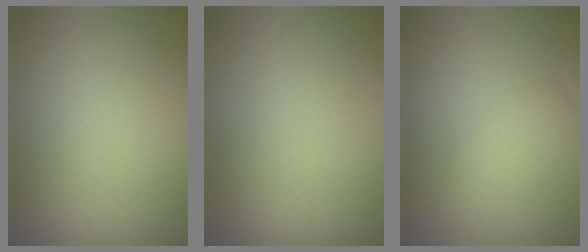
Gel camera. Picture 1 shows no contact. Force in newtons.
{"total": 0.0}
{"total": 2.0, "press": 2.0, "slide": 0.0}